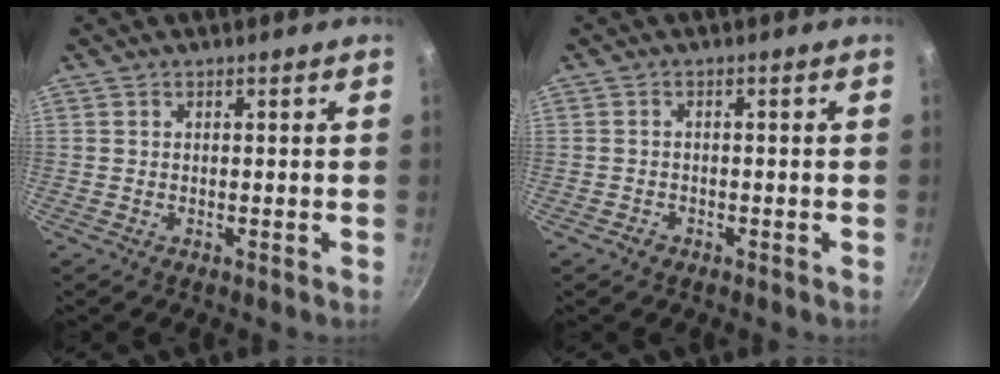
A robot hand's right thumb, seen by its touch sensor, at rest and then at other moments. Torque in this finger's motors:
{"motor_torque": [-0.50, 0.15, -0.26, 0.10, -0.01]}